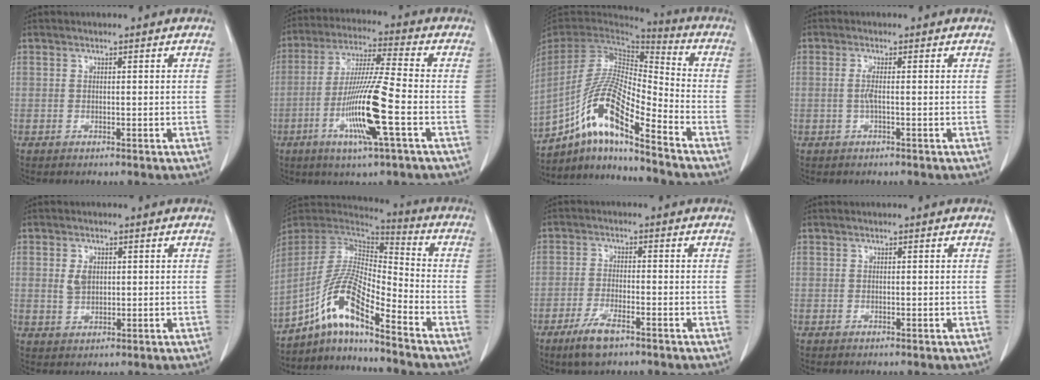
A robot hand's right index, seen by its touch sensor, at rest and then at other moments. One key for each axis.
{"total": 13.0, "fx": -4.0, "fy": -0.2, "fz": 12.4, "tx": -0.243, "ty": -0.013, "tz": -0.079}
{"total": 15.9, "fx": -9.6, "fy": 2.1, "fz": 12.5, "tx": -0.258, "ty": 0.000, "tz": -0.177}
{"total": 1.5, "fx": 0.0, "fy": -0.1, "fz": 1.5, "tx": -0.032, "ty": 0.001, "tz": -0.001}
{"total": 2.8, "fx": 0.6, "fy": 1.9, "fz": 2.0, "tx": -0.039, "ty": 0.002, "tz": 0.015}
{"total": 12.8, "fx": -8.2, "fy": 1.5, "fz": 9.8, "tx": -0.206, "ty": 0.009, "tz": -0.155}
{"total": 5.5, "fx": -3.7, "fy": 1.3, "fz": 3.9, "tx": -0.086, "ty": -0.008, "tz": -0.066}
{"total": 0.0}